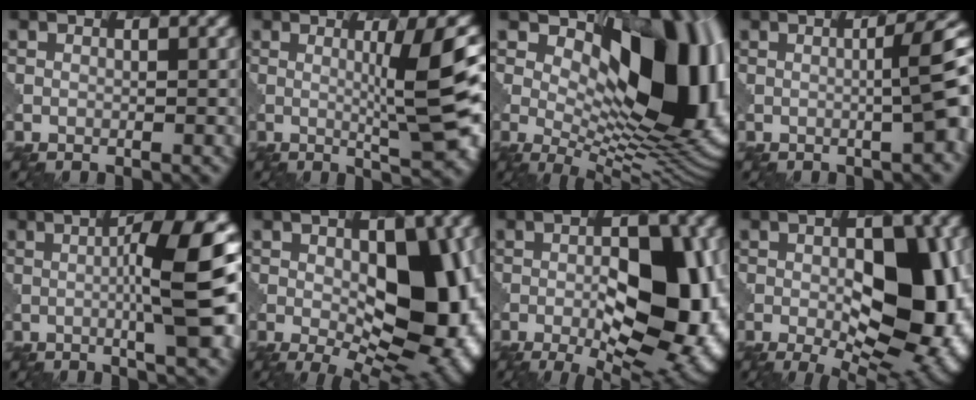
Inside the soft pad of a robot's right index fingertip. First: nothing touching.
{"total": 8.1, "force": [0.6, 1.4, 7.9], "torque": [-0.103, 0.000, 0.012]}
{"total": 14.3, "force": [3.3, 7.4, 11.8], "torque": [-0.141, 0.000, 0.052]}
{"total": 5.3, "force": [0.1, 1.0, 5.2], "torque": [-0.061, 0.013, -0.003]}
{"total": 11.0, "force": [0.2, 2.4, 10.7], "torque": [-0.133, 0.004, 0.003]}
{"total": 12.8, "force": [-0.2, 6.7, 10.9], "torque": [-0.139, -0.009, 0.003]}
{"total": 11.9, "force": [-2.4, 5.2, 10.4], "torque": [-0.129, 0.008, -0.041]}
{"total": 12.3, "force": [-1.4, 5.9, 10.7], "torque": [-0.123, 0.002, -0.022]}